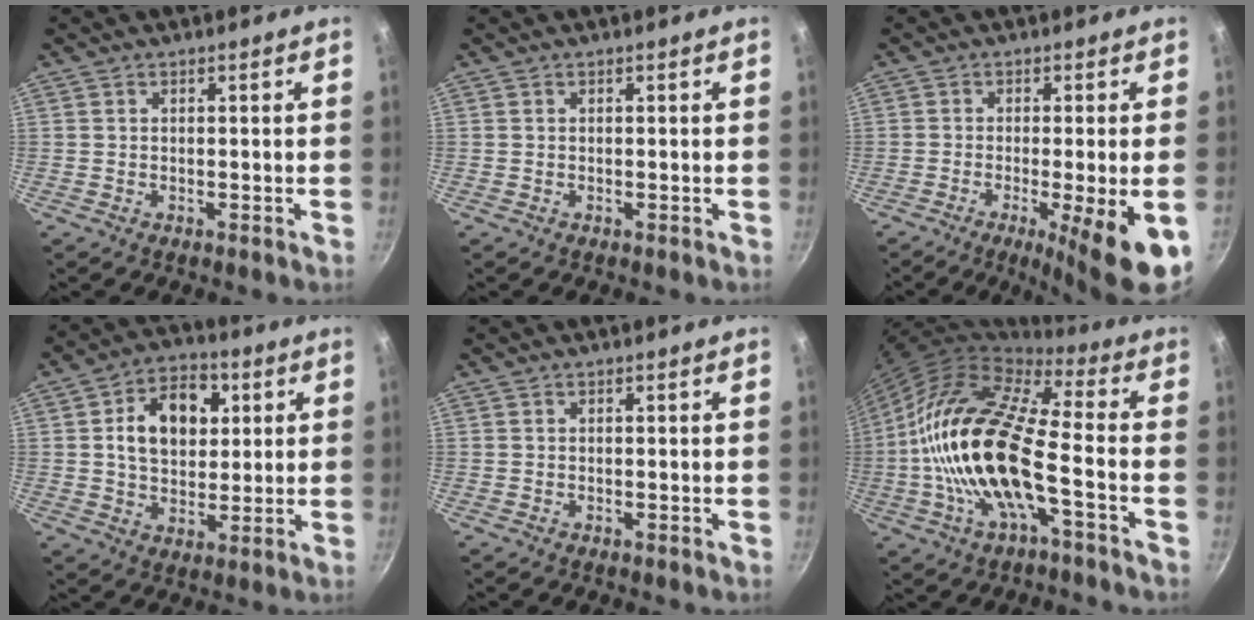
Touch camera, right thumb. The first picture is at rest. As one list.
[{"total": 0.0}, {"total": 11.1, "force": [-4.0, 1.3, 10.3], "torque": [-0.150, -0.003, -0.055]}, {"total": 13.4, "force": [3.1, 9.4, 9.0], "torque": [-0.105, 0.003, 0.043]}, {"total": 0.0}, {"total": 21.0, "force": [-3.8, 7.8, 19.1], "torque": [-0.361, 0.030, -0.085]}]